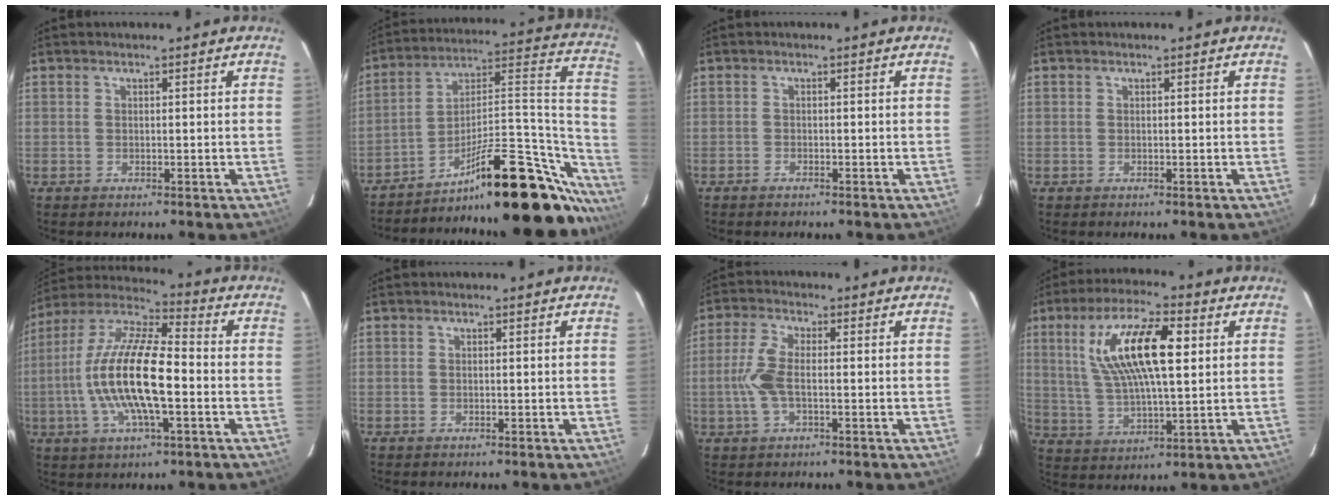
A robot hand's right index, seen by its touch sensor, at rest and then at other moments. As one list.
[{"total": 29.9, "force": [-22.4, 7.9, 18.2], "torque": [-0.208, 0.047, -0.335]}, {"total": 0.9, "force": [-0.8, 0.3, 0.2], "torque": [-0.008, 0.001, -0.017]}, {"total": 0.0}, {"total": 17.6, "force": [-2.9, 5.1, 16.6], "torque": [-0.324, 0.001, -0.063]}, {"total": 0.0}, {"total": 8.1, "force": [-1.5, 2.5, 7.6], "torque": [-0.170, 0.003, -0.032]}, {"total": 15.7, "force": [4.4, 5.0, 14.2], "torque": [-0.269, 0.015, 0.085]}]